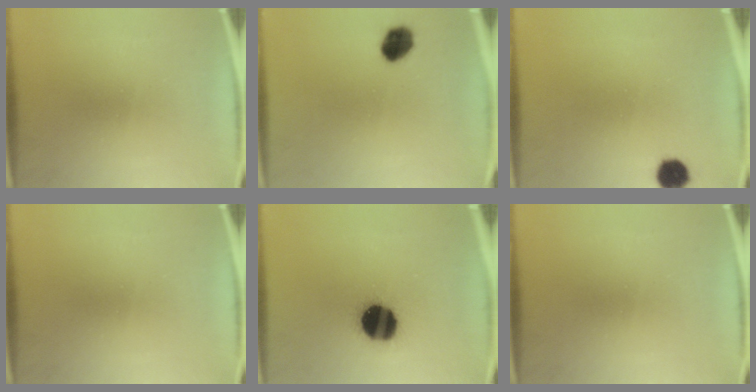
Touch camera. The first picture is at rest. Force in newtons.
{"total": 5.6}
{"total": 5.2}
{"total": 0.0}
{"total": 15.3}
{"total": 0.0}